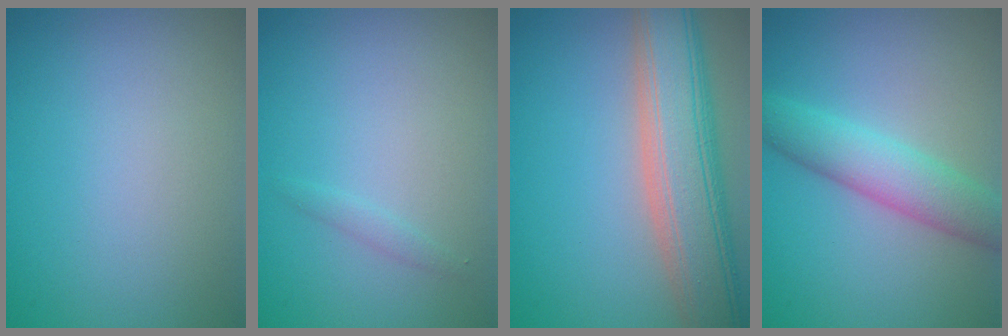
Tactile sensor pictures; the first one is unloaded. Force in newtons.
{"total": 0.8, "press": 0.8, "slide": 0.1}
{"total": 9.3, "press": 9.3, "slide": 0.7}
{"total": 4.8, "press": 4.8, "slide": 0.3}